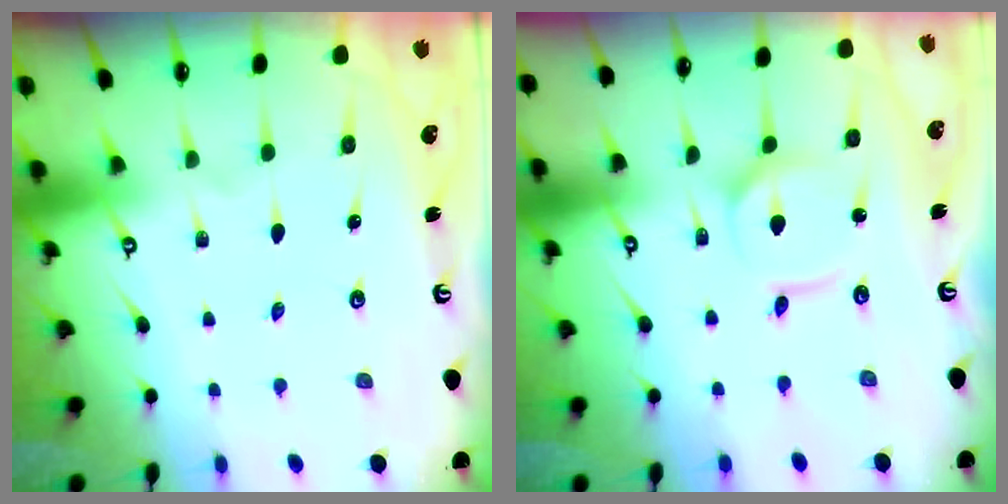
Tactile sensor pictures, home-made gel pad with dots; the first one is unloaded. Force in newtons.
{"total": 3.3, "press": 3.3, "slide": 0.4}